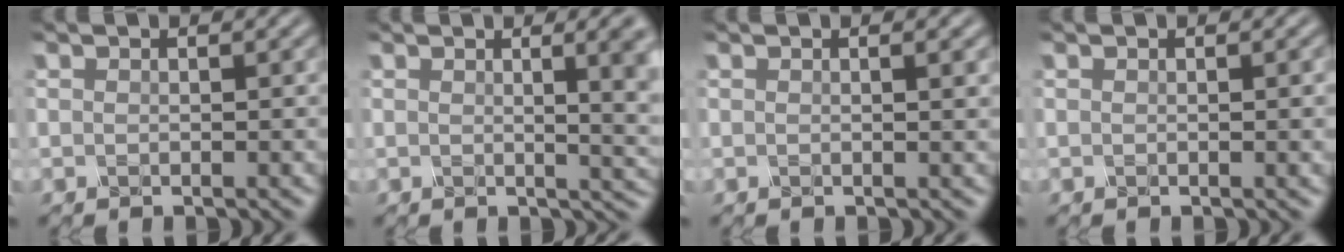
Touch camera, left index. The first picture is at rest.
{"total": 7.7, "force": [1.4, 3.4, 6.8], "torque": [-0.028, 0.043, 0.001]}
{"total": 2.5, "force": [1.0, 1.2, 2.0], "torque": [-0.005, 0.017, -0.006]}
{"total": 1.8, "force": [0.3, 0.8, 1.6], "torque": [-0.003, 0.008, -0.004]}